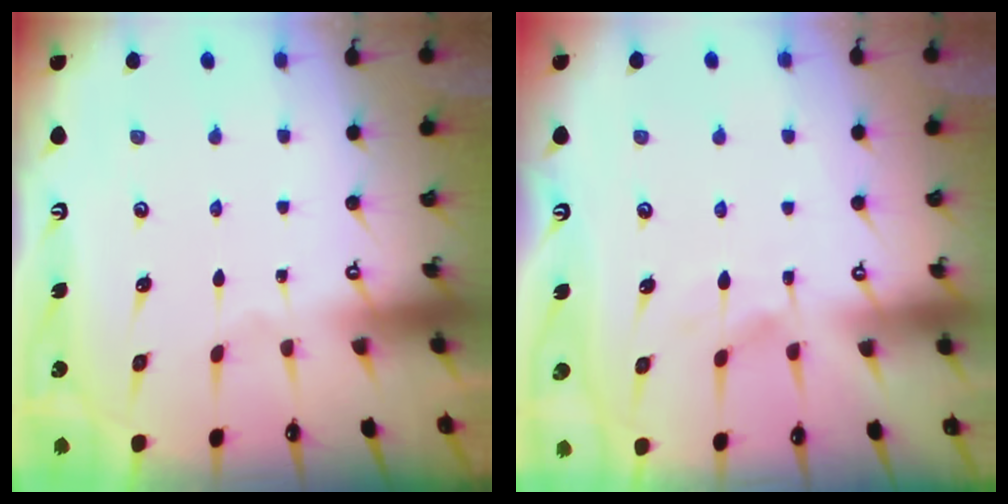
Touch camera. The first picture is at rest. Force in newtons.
{"total": 6.4, "press": 6.4, "slide": 0.5}